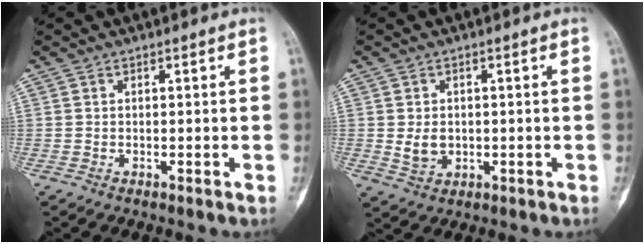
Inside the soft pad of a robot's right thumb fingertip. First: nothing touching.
{"total": 4.0, "force": [-0.1, 3.1, 2.5], "torque": [-0.031, -0.003, 0.008]}